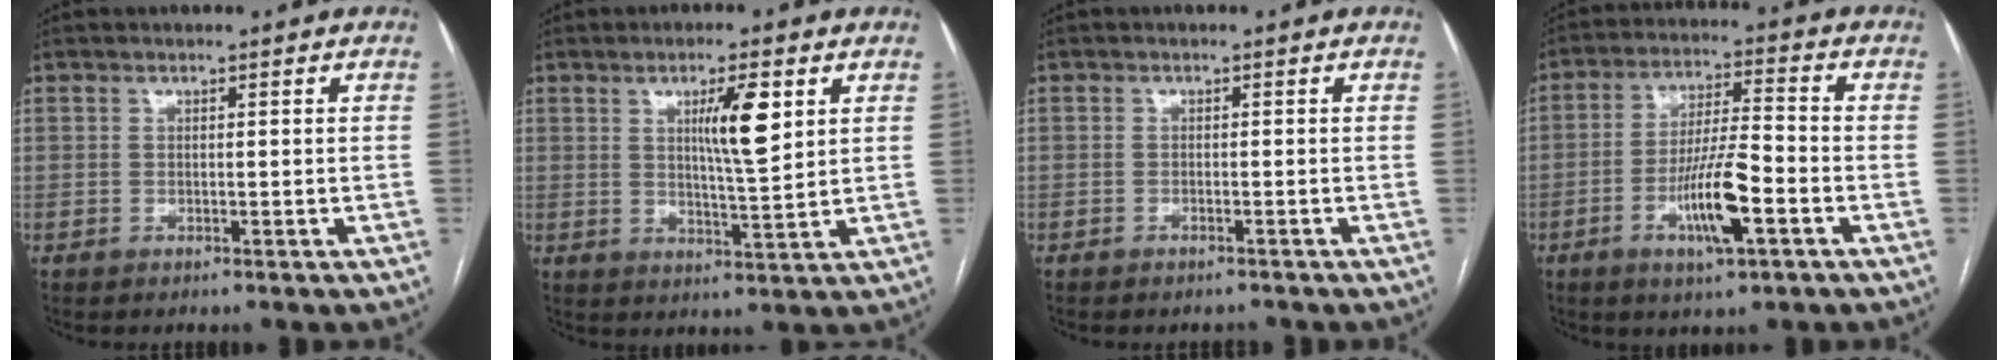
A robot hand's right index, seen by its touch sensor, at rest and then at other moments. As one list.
[{"total": 7.2, "force": [2.6, 0.6, 6.6], "torque": [-0.113, -0.002, 0.045]}, {"total": 1.0, "force": [-0.9, 0.3, 0.1], "torque": [-0.010, -0.001, -0.009]}, {"total": 10.5, "force": [-4.0, 1.5, 9.6], "torque": [-0.176, -0.003, -0.070]}]